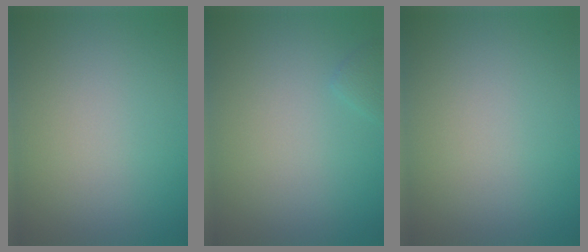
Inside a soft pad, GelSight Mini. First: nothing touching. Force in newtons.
{"total": 0.7, "press": 0.7, "slide": 0.1}
{"total": 0.0}